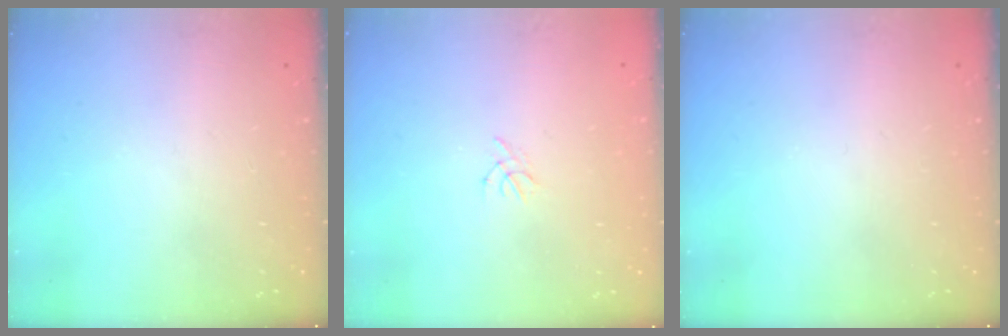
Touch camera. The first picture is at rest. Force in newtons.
{"total": 1.3, "press": 1.2, "slide": 0.4}
{"total": 0.0}